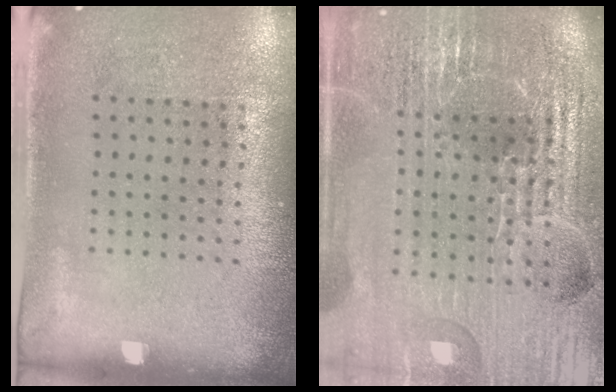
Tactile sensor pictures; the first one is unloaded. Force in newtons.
{"total": 6.9, "press": 6.0, "slide": 3.5}